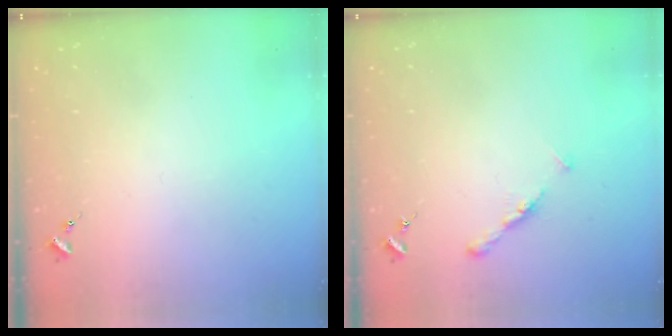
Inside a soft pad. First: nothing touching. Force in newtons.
{"total": 5.3, "press": 5.2, "slide": 0.6}